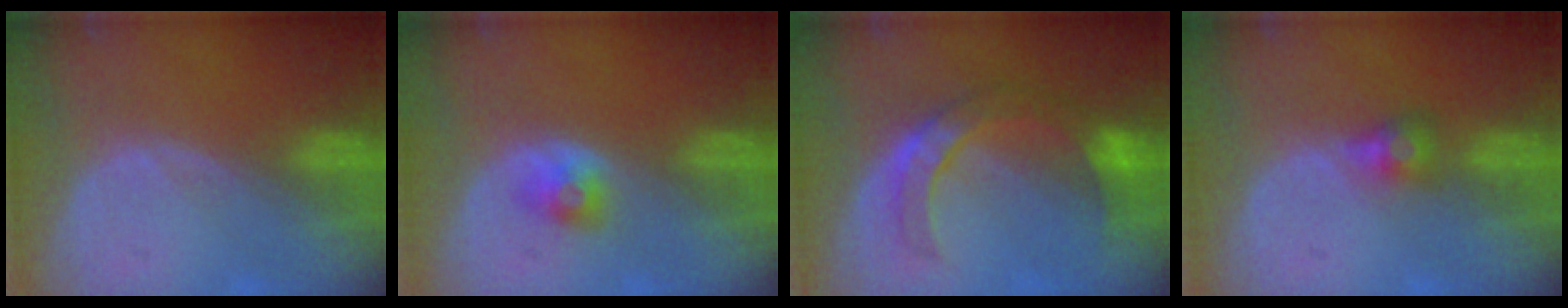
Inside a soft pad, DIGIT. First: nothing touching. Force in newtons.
{"total": 2.4, "press": 2.2, "slide": 0.7}
{"total": 7.9, "press": 7.4, "slide": 2.6}
{"total": 2.8, "press": 2.6, "slide": 1.0}